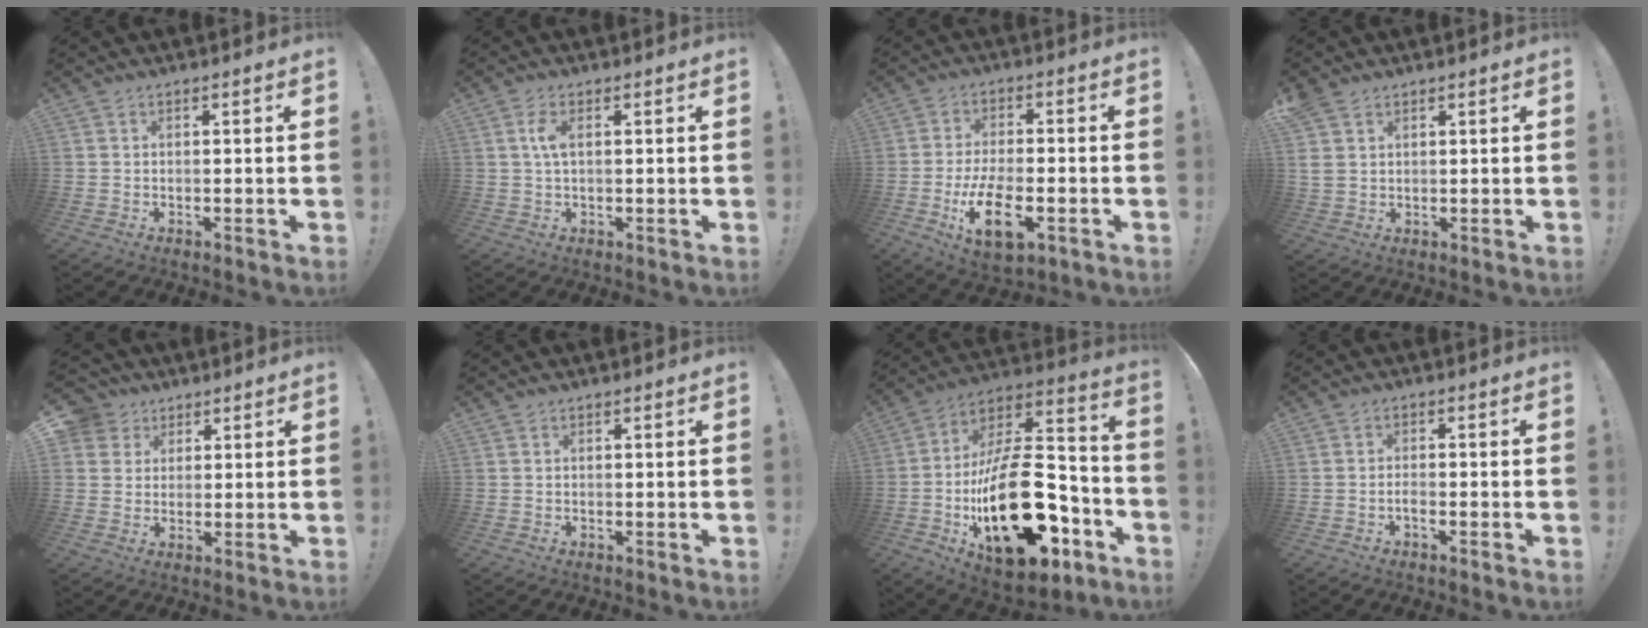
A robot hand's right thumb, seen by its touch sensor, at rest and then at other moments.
{"total": 4.1, "force": [0.6, 1.6, 3.8], "torque": [-0.066, 0.003, 0.009]}
{"total": 13.3, "force": [-4.8, 5.9, 10.9], "torque": [-0.198, 0.000, -0.082]}
{"total": 4.1, "force": [2.4, 2.8, 1.9], "torque": [-0.032, -0.004, 0.049]}
{"total": 6.5, "force": [2.9, 5.7, 1.2], "torque": [-0.019, -0.014, 0.058]}
{"total": 0.0}
{"total": 32.0, "force": [-8.8, 16.4, 26.0], "torque": [-0.450, 0.048, -0.127]}
{"total": 1.7, "force": [-1.2, 0.3, 1.2], "torque": [-0.020, 0.001, -0.022]}